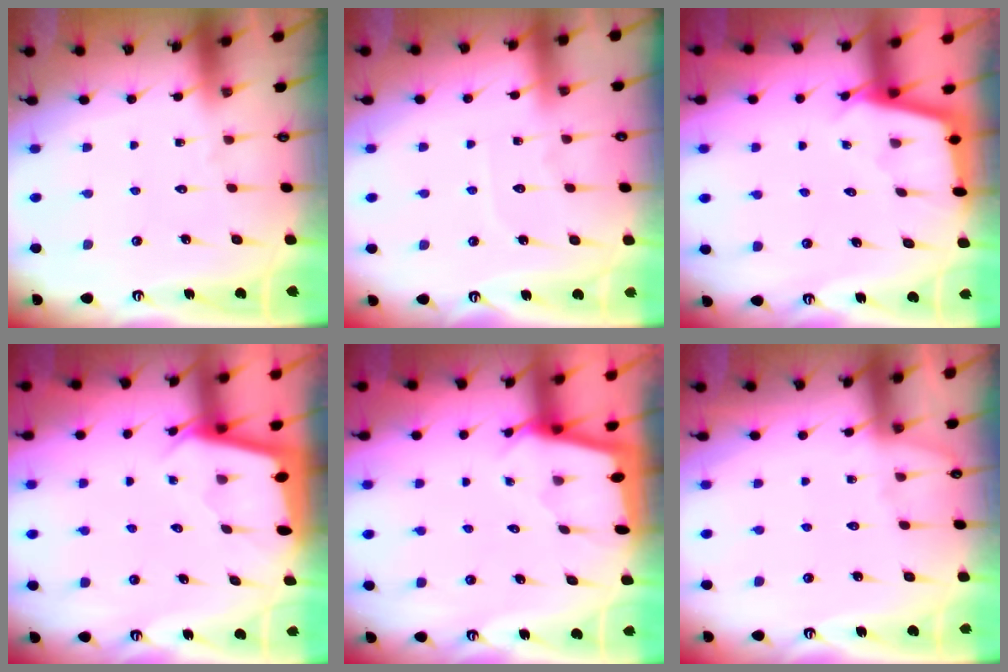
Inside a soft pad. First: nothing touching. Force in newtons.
{"total": 3.6, "press": 3.6, "slide": 0.2}
{"total": 2.5, "press": 2.5, "slide": 0.2}
{"total": 2.0, "press": 1.9, "slide": 0.2}
{"total": 1.7, "press": 1.7, "slide": 0.3}
{"total": 2.4, "press": 2.4, "slide": 0.4}